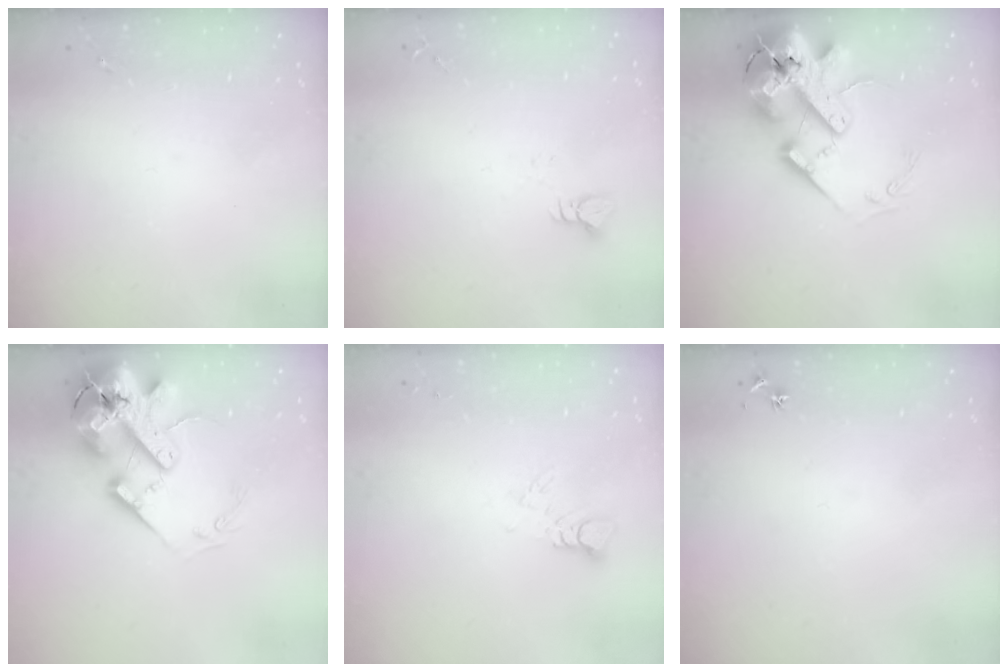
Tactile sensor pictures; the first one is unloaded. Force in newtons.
{"total": 2.9, "press": 2.9, "slide": 0.2}
{"total": 23.0, "press": 22.7, "slide": 3.8}
{"total": 20.9, "press": 20.6, "slide": 3.4}
{"total": 3.6, "press": 3.6, "slide": 0.1}
{"total": 2.9, "press": 2.8, "slide": 0.3}